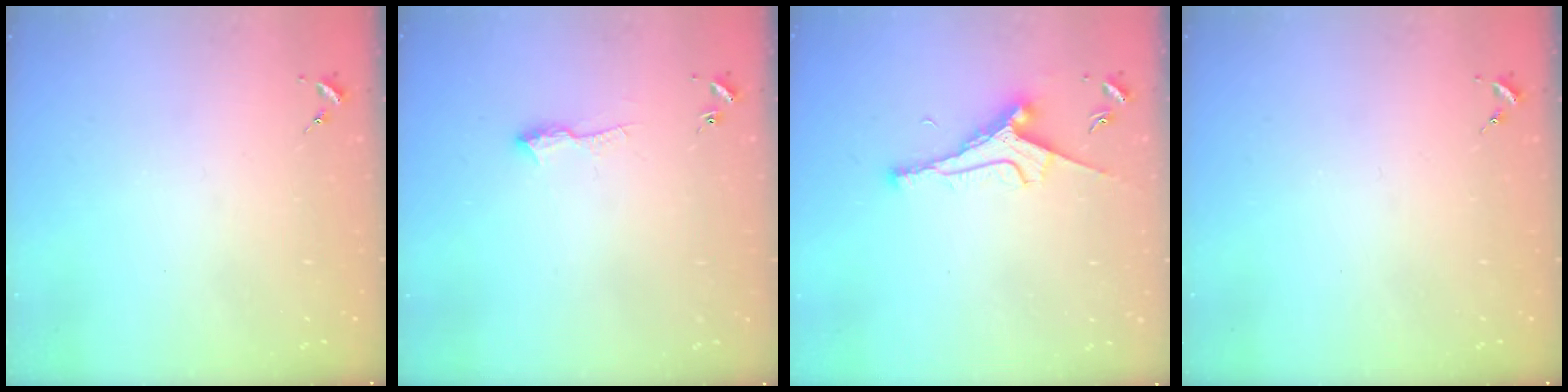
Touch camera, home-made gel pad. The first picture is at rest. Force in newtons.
{"total": 6.9, "press": 6.8, "slide": 0.8}
{"total": 9.3, "press": 9.2, "slide": 1.1}
{"total": 0.0}